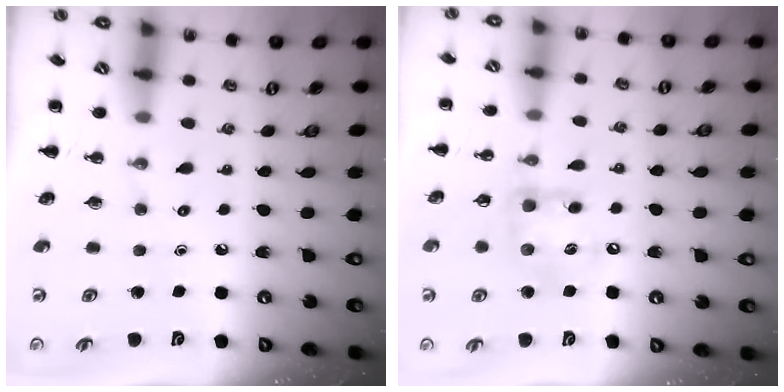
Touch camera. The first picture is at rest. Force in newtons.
{"total": 11.7, "press": 11.7, "slide": 1.2}